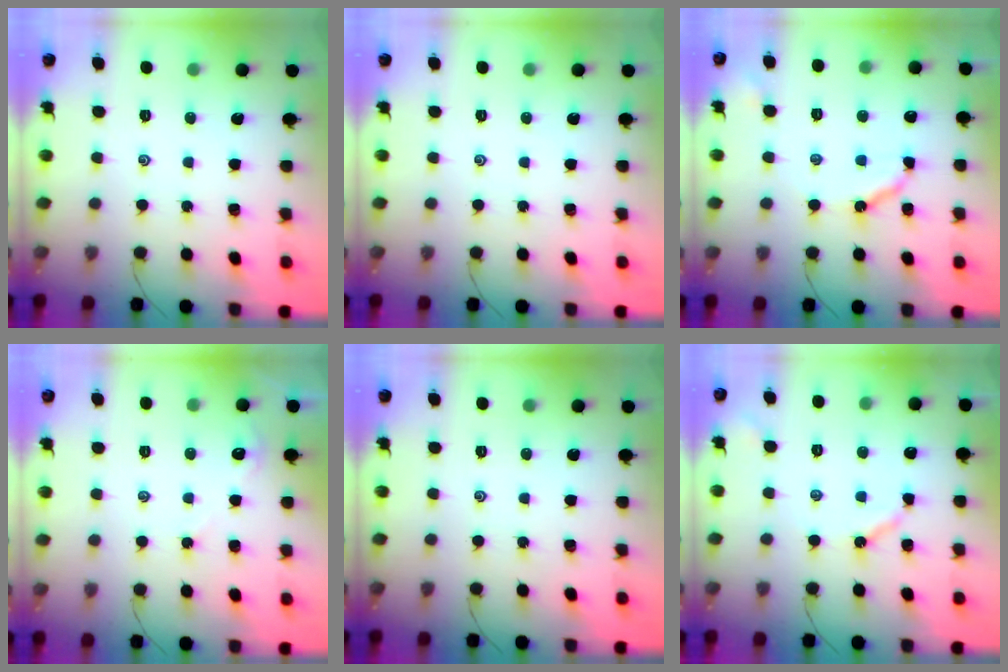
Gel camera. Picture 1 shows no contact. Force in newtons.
{"total": 0.0}
{"total": 7.4, "press": 7.4, "slide": 0.7}
{"total": 2.2, "press": 2.2, "slide": 0.4}
{"total": 0.0}
{"total": 4.8, "press": 4.8, "slide": 0.7}